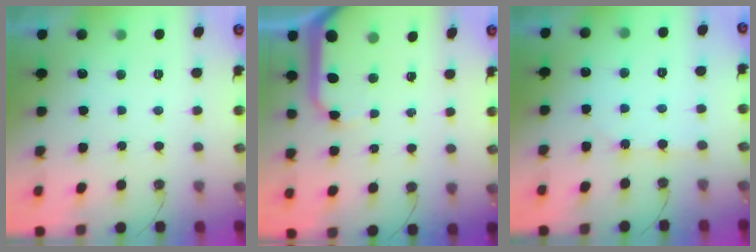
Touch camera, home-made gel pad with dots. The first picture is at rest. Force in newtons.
{"total": 9.1, "press": 9.1, "slide": 0.8}
{"total": 3.6, "press": 3.6, "slide": 0.5}